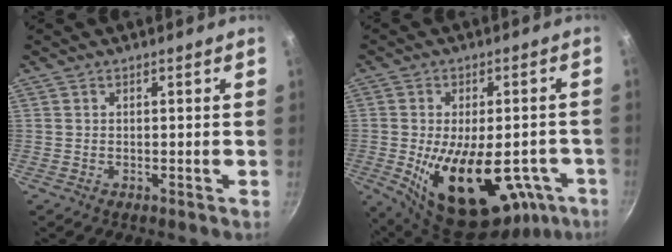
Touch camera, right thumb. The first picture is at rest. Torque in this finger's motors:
{"motor_torque": [1.83, 3.18, 2.13, -0.64, 0.54]}